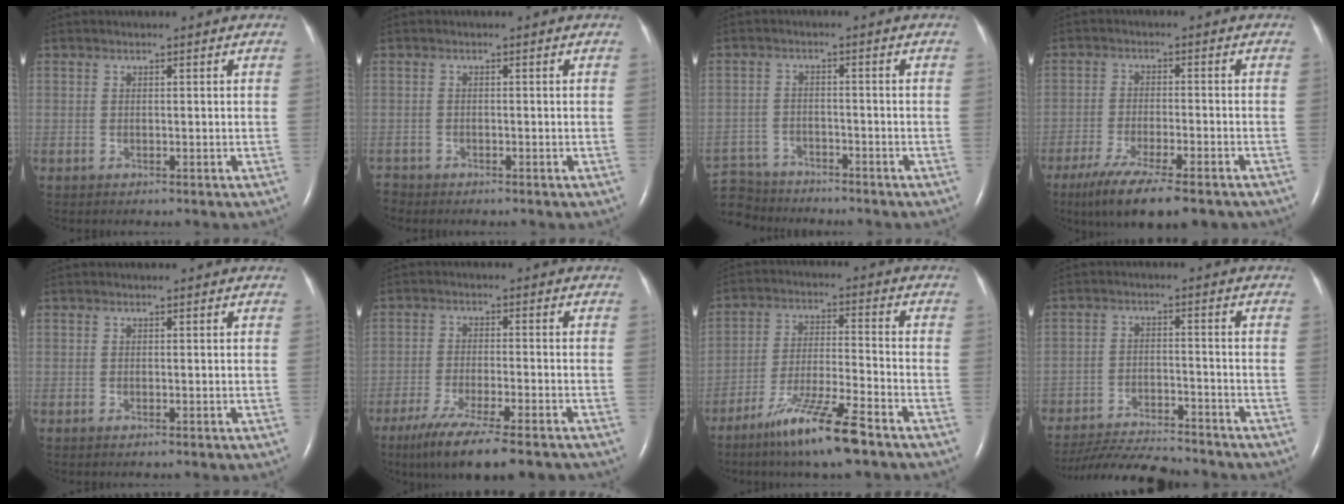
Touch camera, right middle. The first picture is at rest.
{"total": 1.4, "force": [-1.4, 0.3, -0.2], "torque": [0.005, -0.005, -0.025]}
{"total": 9.0, "force": [-8.5, 2.7, 0.6], "torque": [-0.027, 0.005, -0.149]}
{"total": 13.0, "force": [-9.7, 2.3, 8.3], "torque": [-0.135, -0.029, -0.151]}
{"total": 0.0}
{"total": 13.2, "force": [-10.2, 1.4, 8.3], "torque": [-0.137, -0.034, -0.160]}
{"total": 11.4, "force": [-7.9, 0.2, 8.3], "torque": [-0.161, -0.031, -0.146]}
{"total": 14.7, "force": [-13.7, 1.7, 5.0], "torque": [-0.092, -0.019, -0.211]}